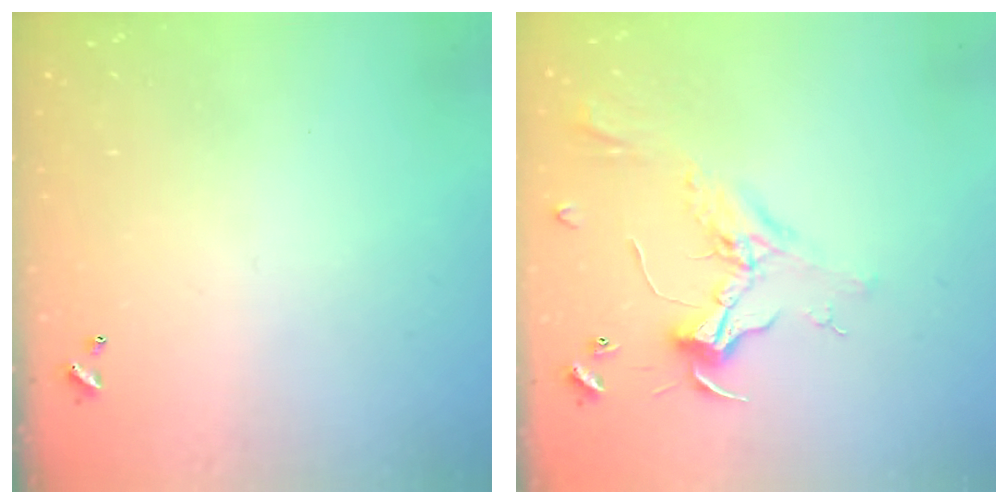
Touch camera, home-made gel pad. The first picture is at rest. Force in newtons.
{"total": 2.4, "press": 2.3, "slide": 0.8}